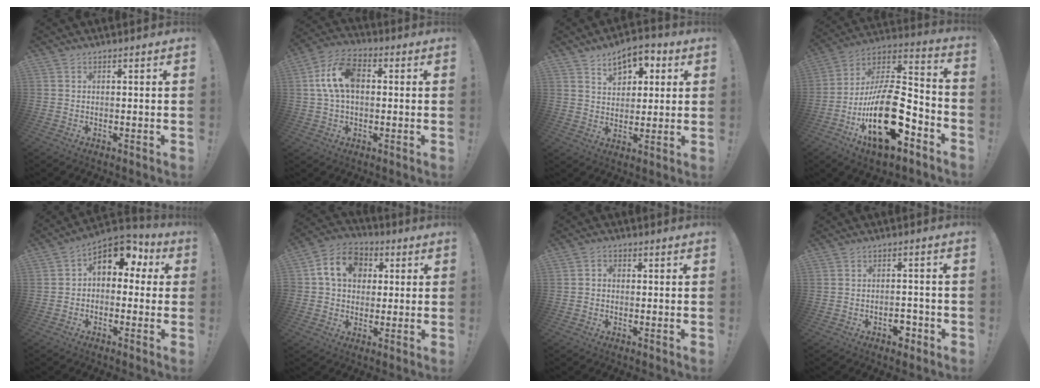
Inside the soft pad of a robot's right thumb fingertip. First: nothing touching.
{"total": 12.5, "force": [1.5, 7.7, 9.7], "torque": [-0.194, 0.011, 0.030]}
{"total": 9.6, "force": [5.2, 6.4, 4.8], "torque": [-0.073, -0.020, 0.096]}
{"total": 25.7, "force": [-8.5, 11.7, 21.2], "torque": [-0.380, 0.043, -0.131]}
{"total": 11.0, "force": [4.3, 7.2, 7.1], "torque": [-0.099, -0.018, 0.082]}
{"total": 12.2, "force": [3.6, 10.0, 6.1], "torque": [-0.097, 0.007, 0.073]}
{"total": 2.0, "force": [-0.9, 1.4, 1.0], "torque": [-0.023, 0.011, -0.016]}
{"total": 4.1, "force": [-2.4, 2.4, 2.3], "torque": [-0.026, 0.011, -0.041]}